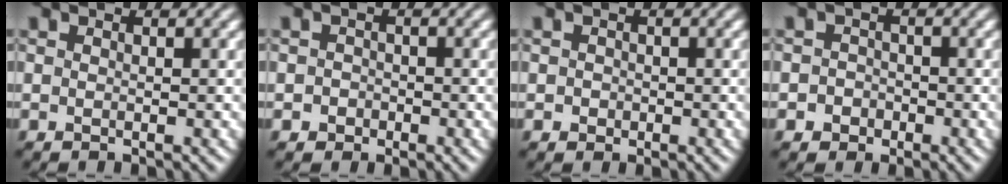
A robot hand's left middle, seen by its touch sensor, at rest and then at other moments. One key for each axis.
{"total": 1.2, "fx": -0.9, "fy": 0.9, "fz": -0.1, "tx": 0.012, "ty": 0.001, "tz": -0.016}
{"total": 0.8, "fx": -0.4, "fy": 0.7, "fz": 0.0, "tx": 0.006, "ty": -0.003, "tz": -0.006}
{"total": 2.0, "fx": -1.3, "fy": 1.5, "fz": 0.0, "tx": 0.022, "ty": 0.008, "tz": -0.027}